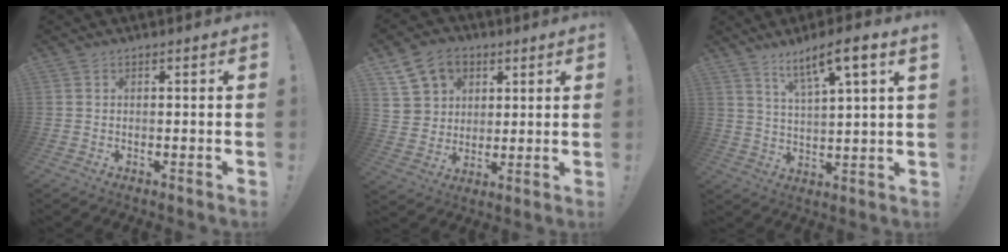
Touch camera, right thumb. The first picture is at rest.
{"total": 13.3, "force": [5.9, 10.8, 5.0], "torque": [-0.064, -0.022, 0.120]}
{"total": 9.2, "force": [6.1, 0.7, 6.8], "torque": [-0.113, -0.029, 0.098]}